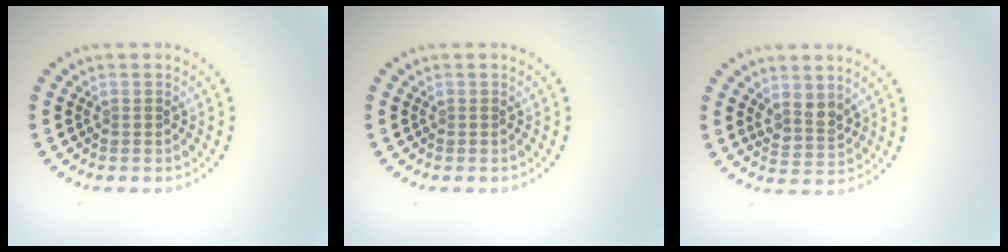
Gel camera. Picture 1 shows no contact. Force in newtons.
{"total": 0.0}
{"total": 2.2, "press": 1.8, "slide": 1.1}